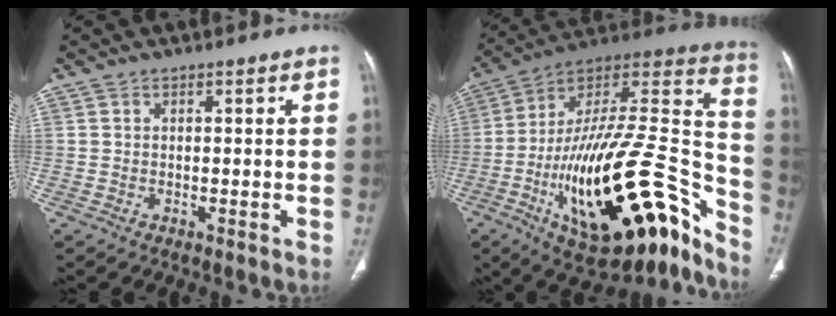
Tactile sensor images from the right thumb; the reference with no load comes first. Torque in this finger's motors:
{"motor_torque": [0.42, 1.21, 2.23, -0.54, 0.27]}